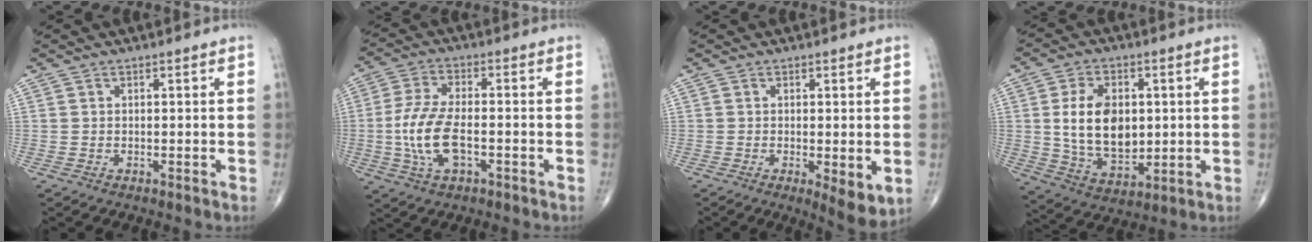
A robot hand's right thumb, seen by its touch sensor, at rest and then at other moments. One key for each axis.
{"total": 10.7, "fx": -2.1, "fy": 4.9, "fz": 9.2, "tx": -0.199, "ty": 0.012, "tz": -0.042}
{"total": 5.7, "fx": -1.0, "fy": 1.6, "fz": 5.4, "tx": -0.082, "ty": -0.020, "tz": -0.014}
{"total": 13.7, "fx": 1.3, "fy": 8.8, "fz": 10.4, "tx": -0.159, "ty": -0.015, "tz": 0.033}